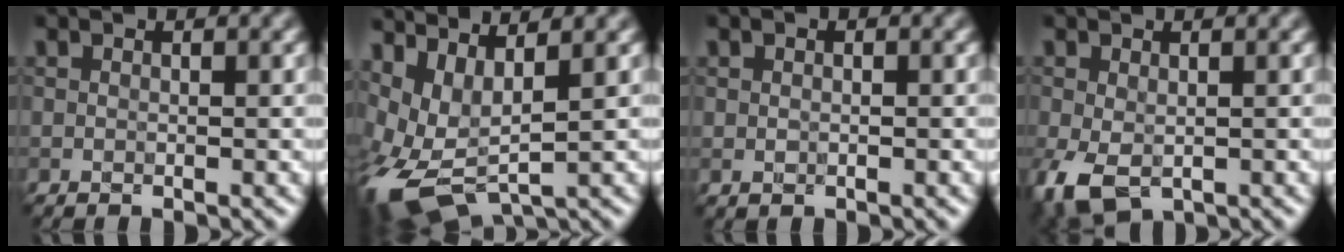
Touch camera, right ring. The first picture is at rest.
{"total": 7.2, "force": [0.4, 3.7, 6.2], "torque": [-0.146, -0.008, 0.016]}
{"total": 0.7, "force": [-0.1, 0.6, 0.4], "torque": [-0.007, 0.002, -0.003]}
{"total": 4.5, "force": [-1.6, 3.0, 3.0], "torque": [-0.079, -0.015, -0.027]}